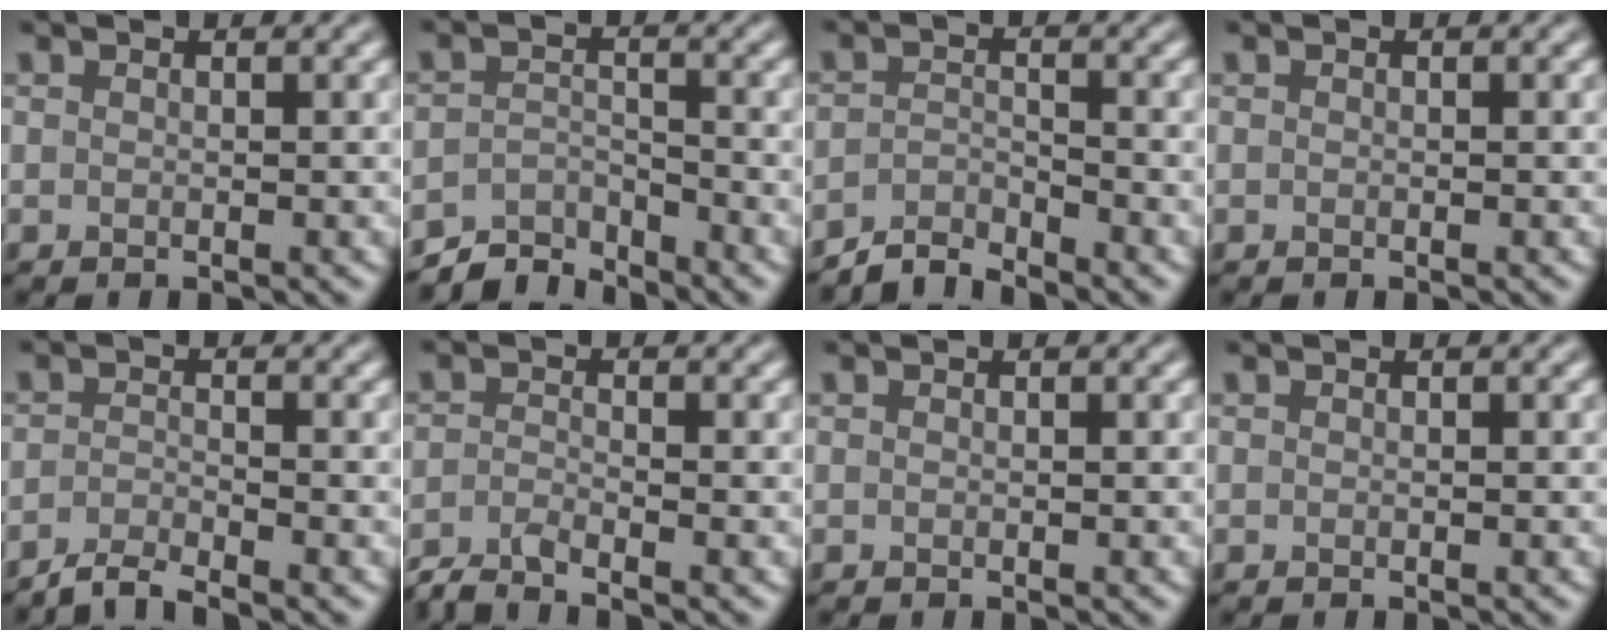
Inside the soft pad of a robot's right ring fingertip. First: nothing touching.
{"total": 3.7, "force": [-3.6, 0.7, 0.4], "torque": [-0.004, 0.007, -0.072]}
{"total": 2.7, "force": [-2.6, 0.1, 0.3], "torque": [-0.010, 0.006, -0.059]}
{"total": 0.0}
{"total": 2.4, "force": [-2.2, 0.1, 0.9], "torque": [-0.018, 0.003, -0.051]}
{"total": 2.5, "force": [-2.2, 0.2, 1.1], "torque": [-0.030, -0.005, -0.057]}
{"total": 0.0}
{"total": 0.0}